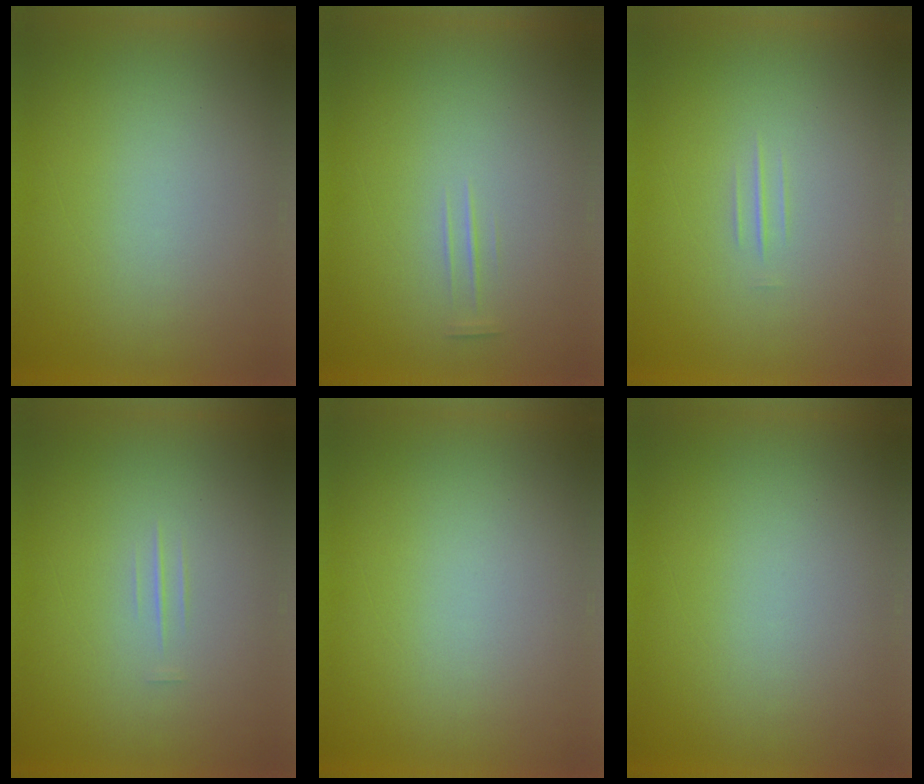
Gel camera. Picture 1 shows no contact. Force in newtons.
{"total": 1.4}
{"total": 1.2}
{"total": 1.3}
{"total": 1.0}
{"total": 0.0}